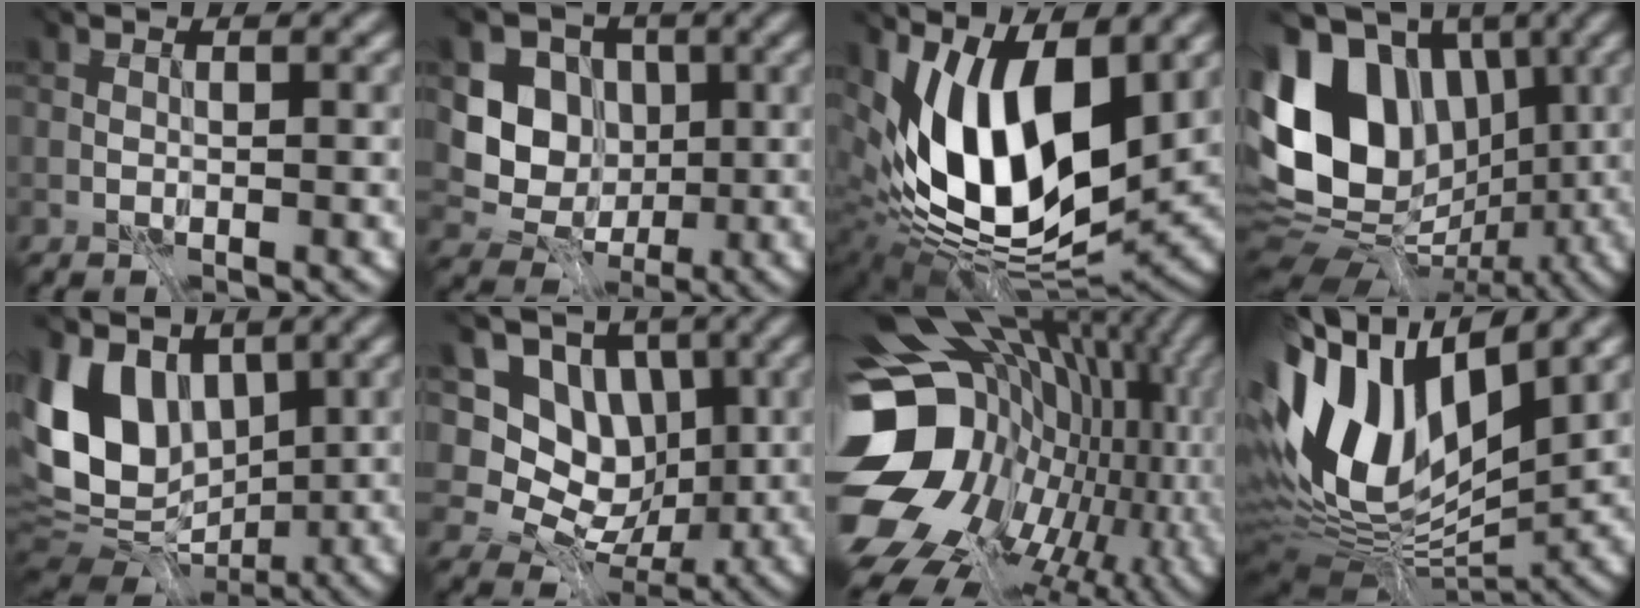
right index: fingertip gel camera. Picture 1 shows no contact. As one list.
[{"total": 4.1, "force": [-0.9, 3.6, 1.6], "torque": [-0.035, -0.023, -0.001]}, {"total": 11.4, "force": [-0.1, 5.6, 10.0], "torque": [-0.171, -0.023, 0.012]}, {"total": 12.9, "force": [-0.7, 10.1, 8.1], "torque": [-0.174, 0.013, 0.003]}, {"total": 7.7, "force": [0.4, 5.9, 4.9], "torque": [-0.107, -0.018, 0.022]}, {"total": 6.8, "force": [0.0, 6.1, 3.0], "torque": [-0.062, 0.000, 0.007]}, {"total": 17.7, "force": [-3.5, 13.2, 11.2], "torque": [-0.196, -0.031, -0.019]}, {"total": 13.5, "force": [0.8, 6.8, 11.6], "torque": [-0.254, 0.006, 0.035]}]